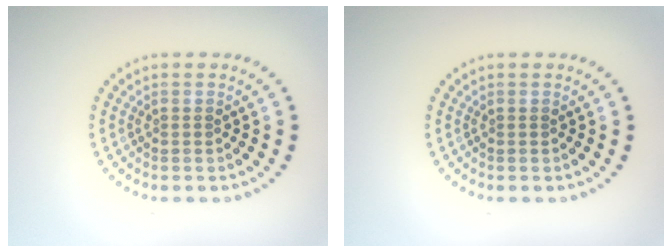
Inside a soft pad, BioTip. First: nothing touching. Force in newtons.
{"total": 0.0}